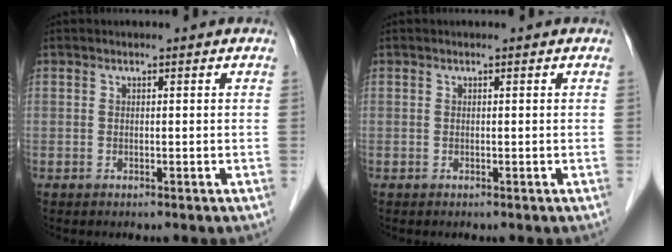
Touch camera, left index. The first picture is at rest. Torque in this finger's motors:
{"motor_torque": [-0.01, 0.01, 0.02, 0.00]}